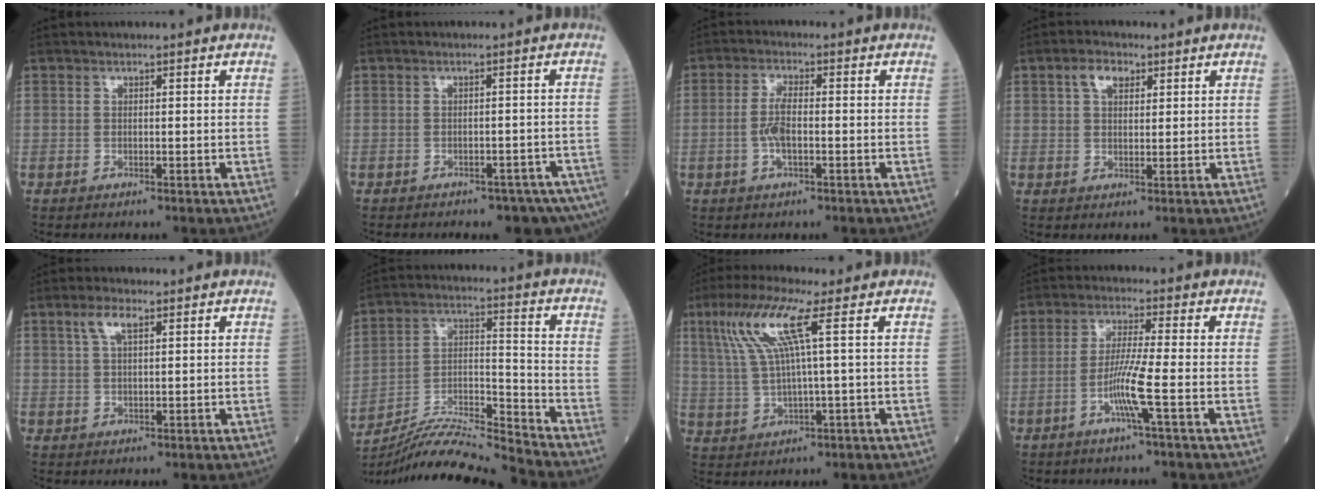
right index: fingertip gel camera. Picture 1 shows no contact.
{"total": 8.4, "force": [-6.8, 2.8, 4.0], "torque": [-0.037, 0.006, -0.074]}
{"total": 4.0, "force": [-0.7, 1.1, 3.8], "torque": [-0.087, 0.002, -0.012]}
{"total": 3.7, "force": [2.0, 2.1, 2.3], "torque": [-0.047, 0.011, 0.038]}
{"total": 3.5, "force": [2.0, 1.0, 2.7], "torque": [-0.062, 0.010, 0.043]}
{"total": 13.3, "force": [-12.9, -2.2, 2.5], "torque": [-0.048, 0.023, -0.237]}
{"total": 9.0, "force": [3.6, -0.2, 8.2], "torque": [-0.184, 0.014, 0.076]}
{"total": 5.9, "force": [-2.1, -1.1, 5.4], "torque": [-0.110, -0.007, -0.042]}